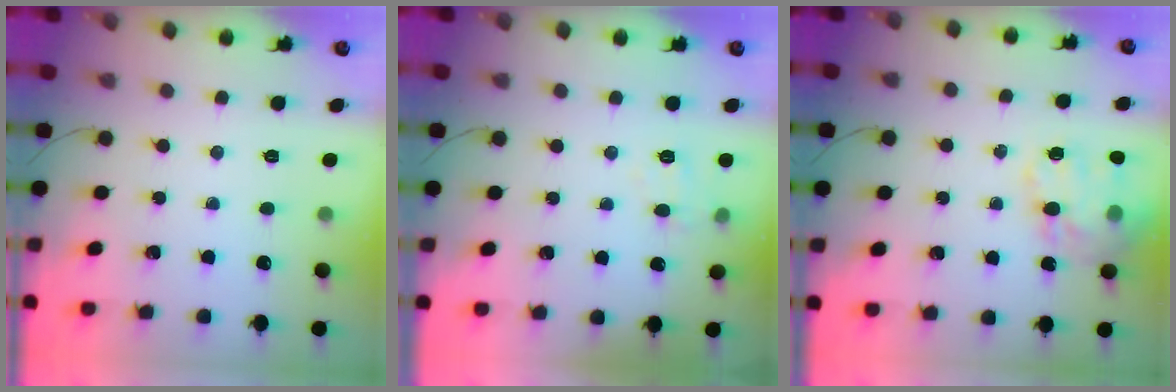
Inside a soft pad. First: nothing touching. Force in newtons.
{"total": 5.1, "press": 4.9, "slide": 1.3}
{"total": 18.7, "press": 18.4, "slide": 3.2}